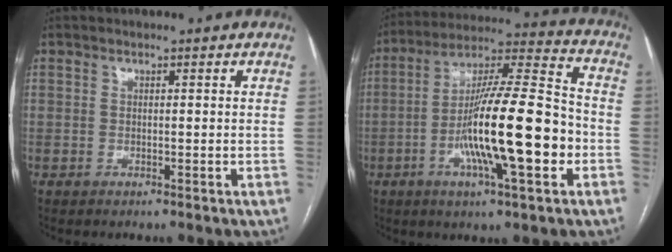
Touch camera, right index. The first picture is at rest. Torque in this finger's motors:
{"motor_torque": [0.85, -0.27, 1.05, 0.21]}